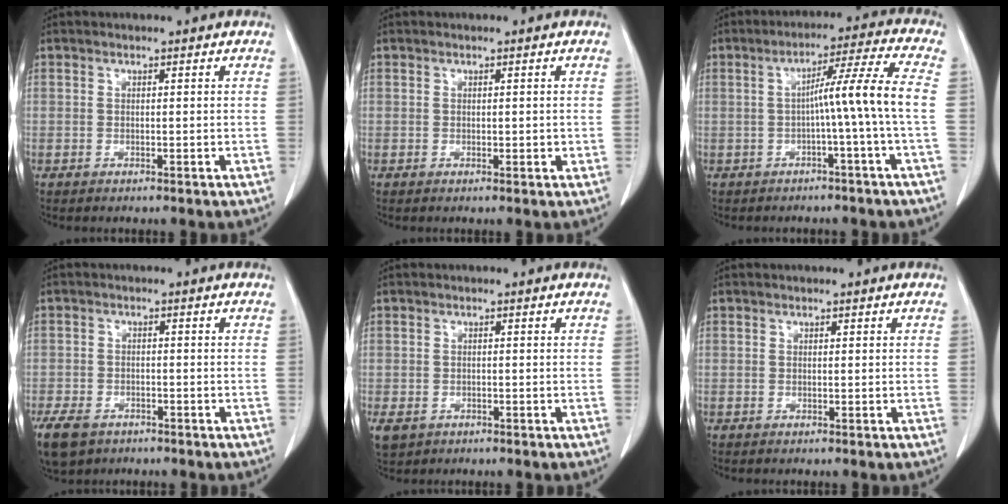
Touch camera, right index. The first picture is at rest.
{"total": 1.0, "force": [0.1, 0.7, 0.8], "torque": [-0.007, -0.001, 0.005]}
{"total": 8.3, "force": [-1.1, -2.2, 7.9], "torque": [-0.120, 0.022, -0.012]}
{"total": 7.7, "force": [-4.9, 4.9, 3.4], "torque": [-0.075, -0.006, -0.077]}
{"total": 4.4, "force": [-2.0, 3.6, 1.4], "torque": [-0.034, -0.004, -0.027]}
{"total": 0.0}